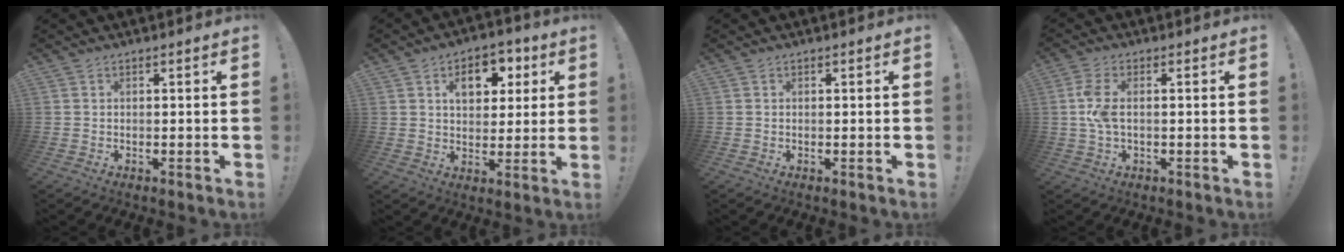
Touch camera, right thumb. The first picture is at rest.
{"total": 10.0, "force": [3.6, 7.0, 6.2], "torque": [-0.080, -0.004, 0.063]}
{"total": 0.0}
{"total": 6.2, "force": [0.0, 2.3, 5.7], "torque": [-0.120, 0.000, -0.004]}